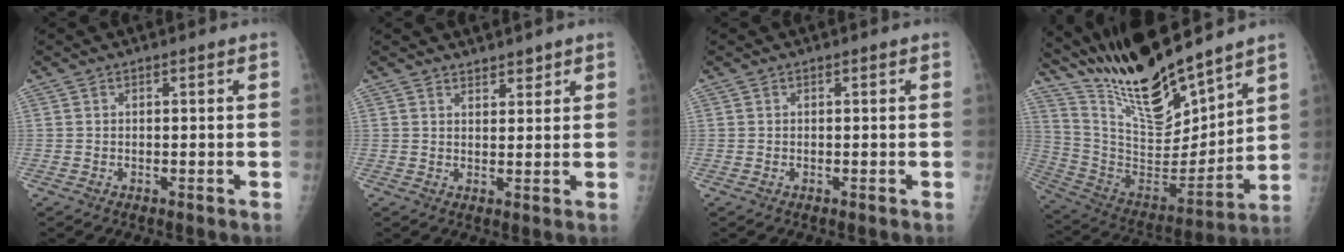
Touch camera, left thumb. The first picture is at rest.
{"total": 2.6, "force": [2.2, 1.0, 0.7], "torque": [0.005, -0.015, 0.033]}
{"total": 0.0}
{"total": 21.5, "force": [18.0, 4.3, 10.9], "torque": [-0.162, -0.101, 0.334]}